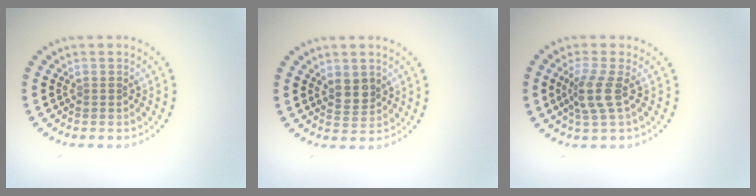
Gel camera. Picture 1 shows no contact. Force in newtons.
{"total": 1.9, "press": 1.7, "slide": 0.8}
{"total": 2.7, "press": 2.1, "slide": 1.8}